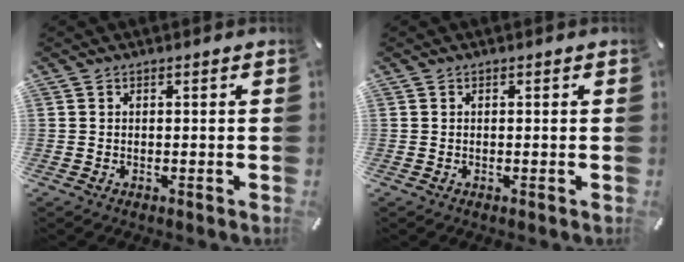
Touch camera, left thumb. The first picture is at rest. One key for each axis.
{"total": 0.0}